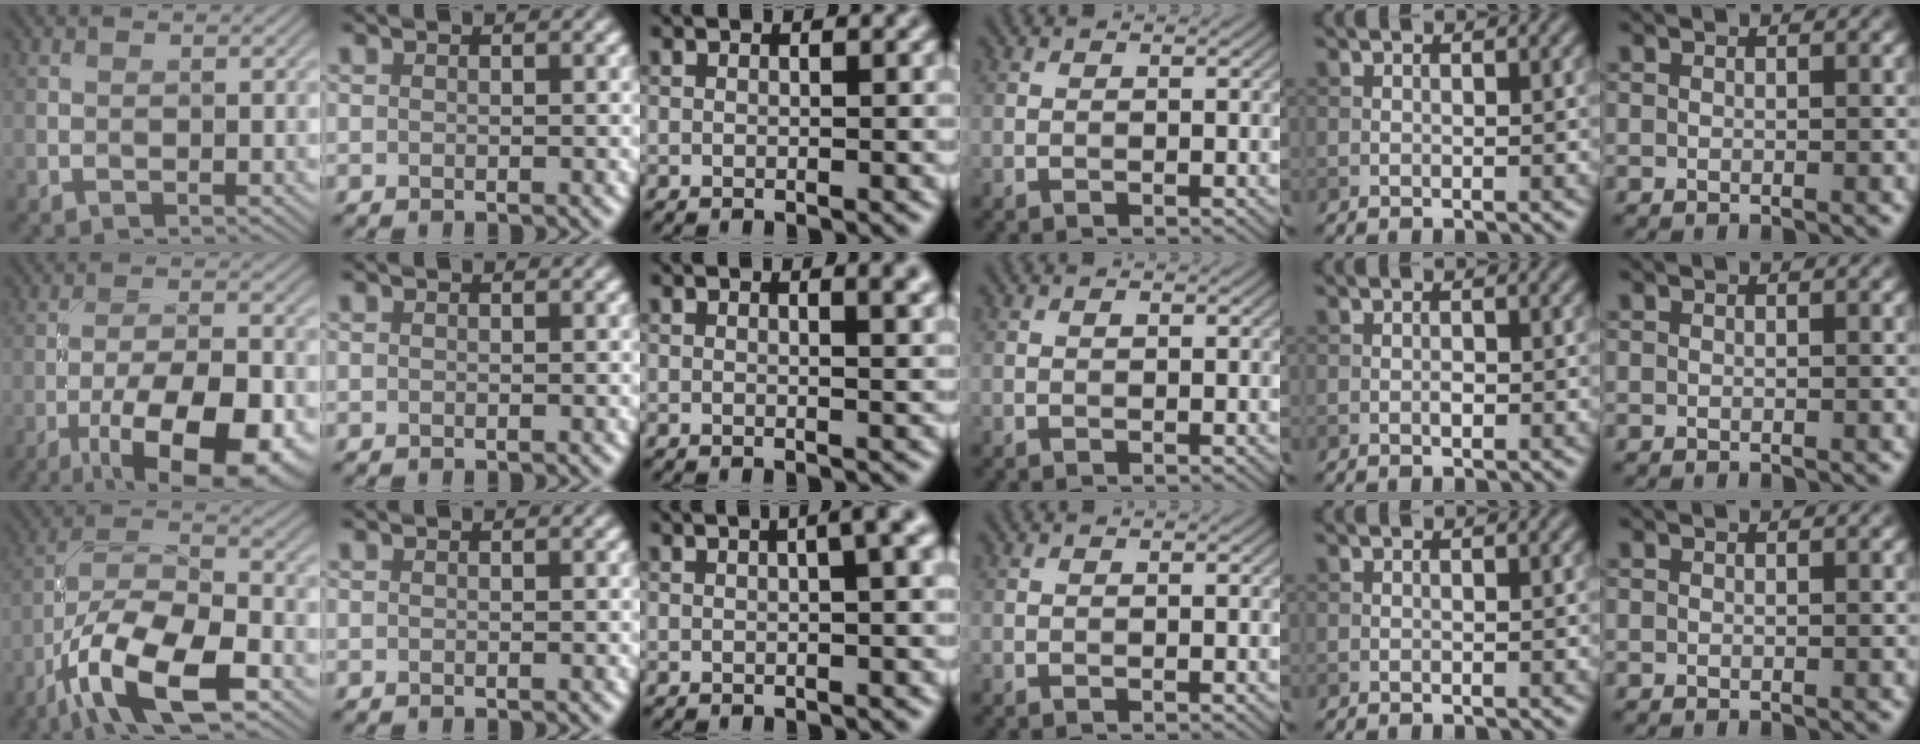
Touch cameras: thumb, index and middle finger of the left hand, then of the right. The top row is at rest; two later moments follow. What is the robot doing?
{"motion": "screw", "object": "medicine bottle"}